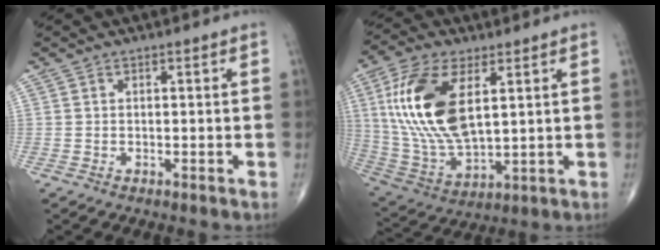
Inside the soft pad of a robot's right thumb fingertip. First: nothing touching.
{"total": 19.1, "force": [4.9, 9.2, 16.0], "torque": [-0.327, -0.019, 0.099]}